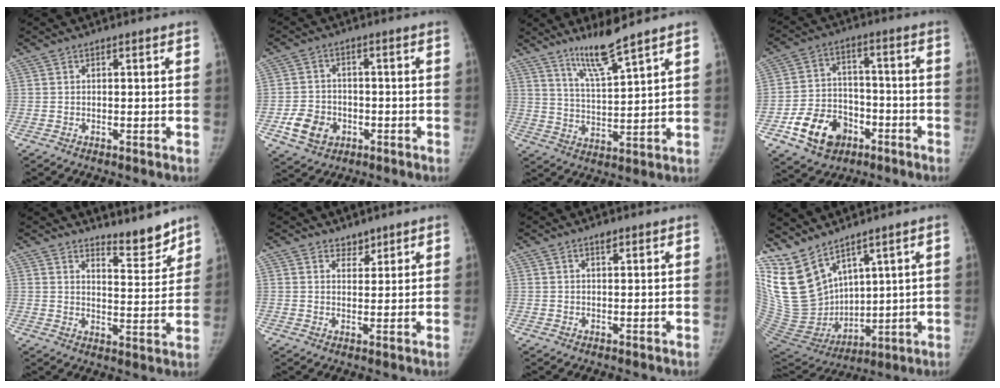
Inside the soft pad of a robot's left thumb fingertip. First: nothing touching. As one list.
[{"total": 7.4, "force": [-2.7, 6.0, 3.5], "torque": [-0.045, 0.012, -0.044]}, {"total": 8.7, "force": [6.7, 0.3, 5.5], "torque": [-0.099, -0.056, 0.133]}, {"total": 12.6, "force": [-6.2, 9.2, 5.9], "torque": [-0.075, 0.037, -0.101]}, {"total": 6.8, "force": [6.3, 1.6, 2.1], "torque": [-0.006, -0.062, 0.100]}, {"total": 2.5, "force": [2.1, 1.4, 0.3], "torque": [0.015, -0.015, 0.030]}, {"total": 1.5, "force": [1.0, 0.5, 1.0], "torque": [-0.011, -0.004, 0.015]}, {"total": 16.1, "force": [11.6, 7.6, 8.2], "torque": [-0.142, -0.068, 0.256]}]